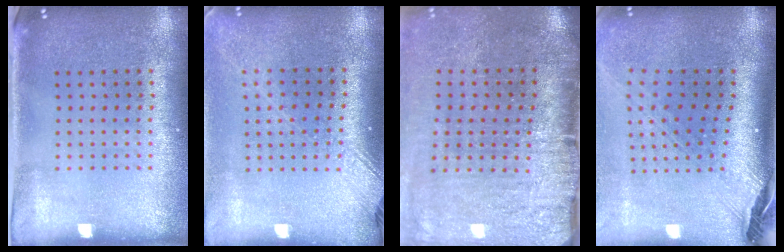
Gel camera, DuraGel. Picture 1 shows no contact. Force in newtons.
{"total": 1.8, "press": 1.4, "slide": 1.0}
{"total": 4.5, "press": 3.7, "slide": 2.5}
{"total": 3.0, "press": 2.1, "slide": 2.2}